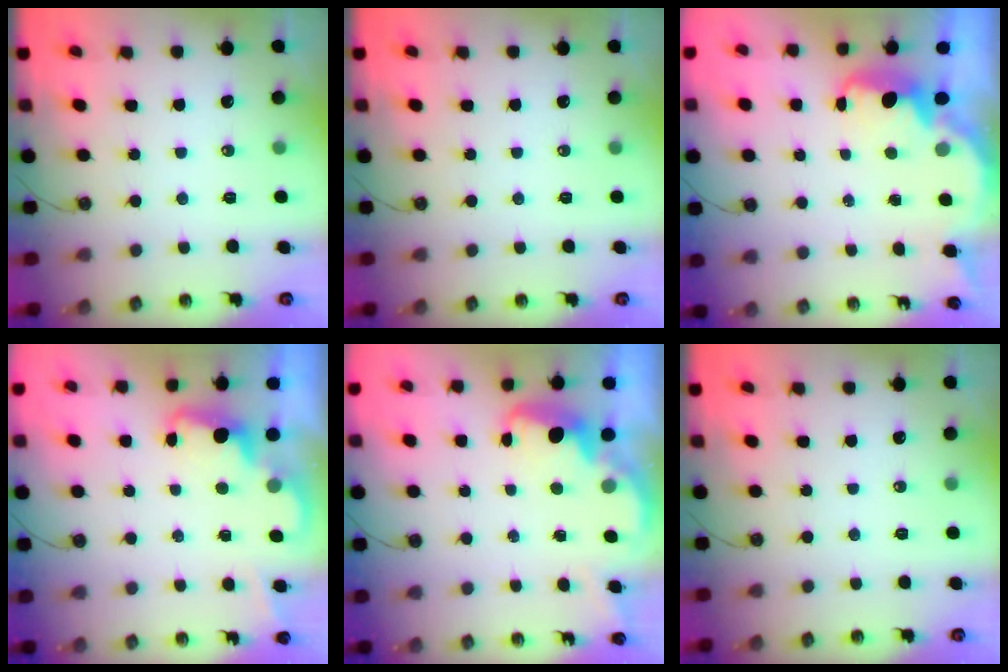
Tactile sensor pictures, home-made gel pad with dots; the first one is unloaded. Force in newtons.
{"total": 0.0}
{"total": 2.8, "press": 2.8, "slide": 0.4}
{"total": 2.5, "press": 2.4, "slide": 0.5}
{"total": 2.6, "press": 2.6, "slide": 0.5}
{"total": 0.0}